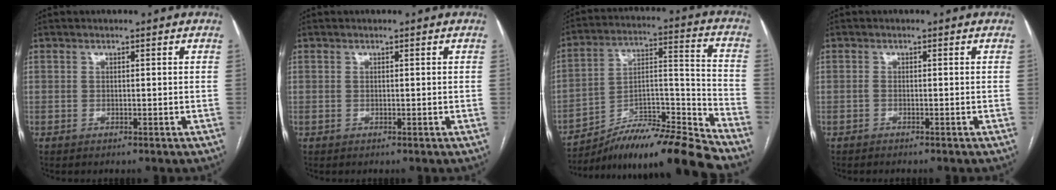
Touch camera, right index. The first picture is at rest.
{"total": 0.0}
{"total": 18.2, "force": [-16.3, -0.7, 8.0], "torque": [-0.141, 0.028, -0.281]}
{"total": 1.8, "force": [-1.5, 0.0, 0.9], "torque": [-0.011, 0.001, -0.021]}